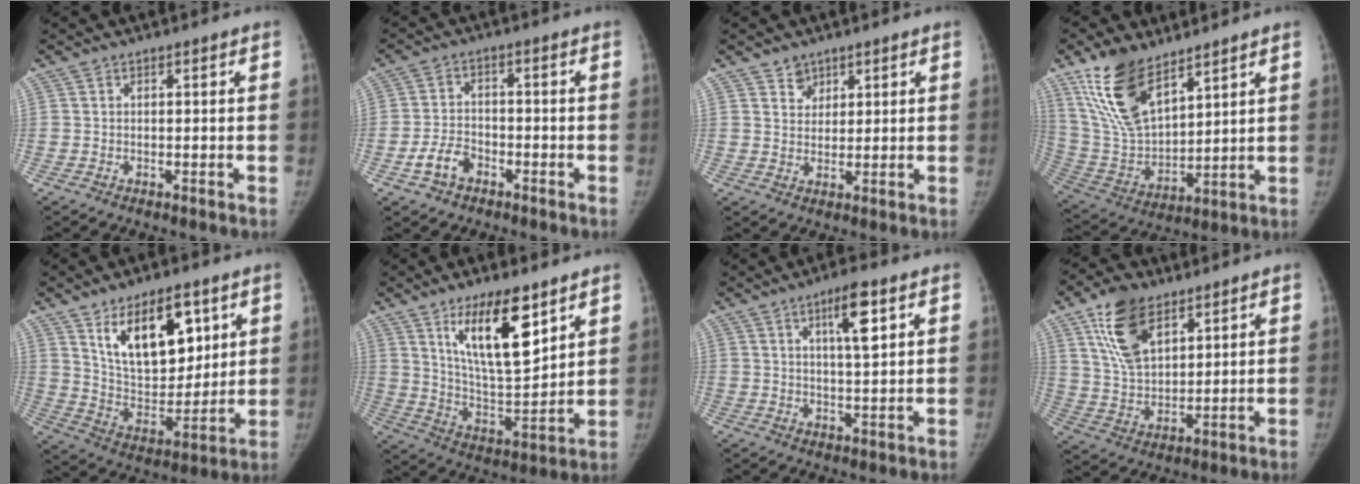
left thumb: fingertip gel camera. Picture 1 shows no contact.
{"total": 5.5, "force": [-2.9, 3.7, 2.9], "torque": [-0.052, 0.023, -0.054]}
{"total": 3.4, "force": [2.4, 2.4, 0.5], "torque": [0.014, -0.017, 0.039]}
{"total": 16.9, "force": [10.7, 7.7, 10.5], "torque": [-0.174, -0.051, 0.223]}
{"total": 17.6, "force": [8.7, 9.3, 12.2], "torque": [-0.146, -0.048, 0.164]}
{"total": 16.3, "force": [9.0, 5.4, 12.4], "torque": [-0.181, -0.059, 0.167]}
{"total": 7.4, "force": [3.4, 1.6, 6.3], "torque": [-0.097, -0.015, 0.055]}
{"total": 13.4, "force": [7.5, 7.3, 8.3], "torque": [-0.130, -0.030, 0.147]}